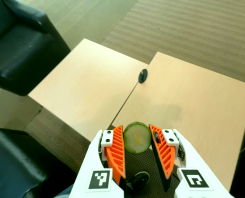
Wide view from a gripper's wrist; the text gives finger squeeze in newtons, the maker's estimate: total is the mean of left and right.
{"total": 11.1, "left": 11.1, "right": 11.0}